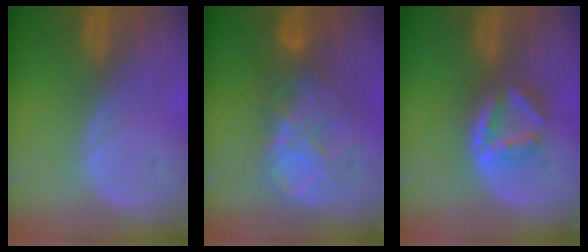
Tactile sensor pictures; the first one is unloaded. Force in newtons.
{"total": 9.0, "press": 7.7, "slide": 4.6}
{"total": 5.1, "press": 4.9, "slide": 1.3}